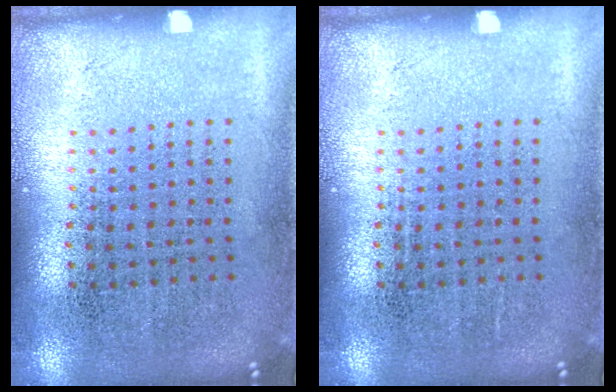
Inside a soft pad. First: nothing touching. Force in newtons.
{"total": 0.0}